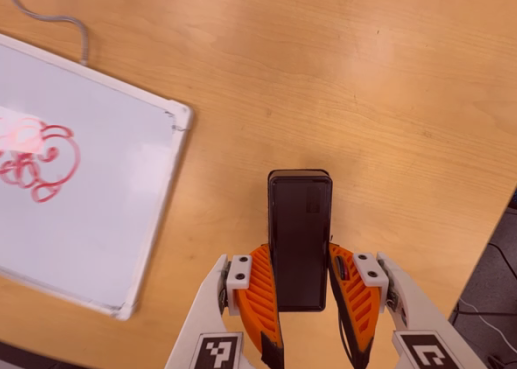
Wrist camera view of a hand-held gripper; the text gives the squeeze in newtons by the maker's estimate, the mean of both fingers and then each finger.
{"total": 5.2, "left": 3.5, "right": 6.9}